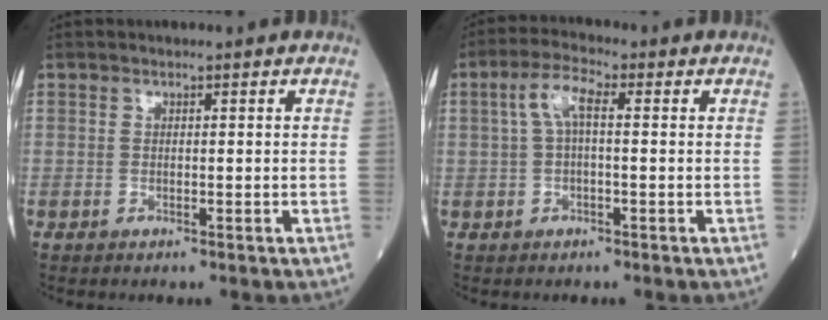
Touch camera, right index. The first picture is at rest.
{"total": 4.8, "force": [0.8, 1.3, 4.6], "torque": [-0.094, 0.021, 0.015]}